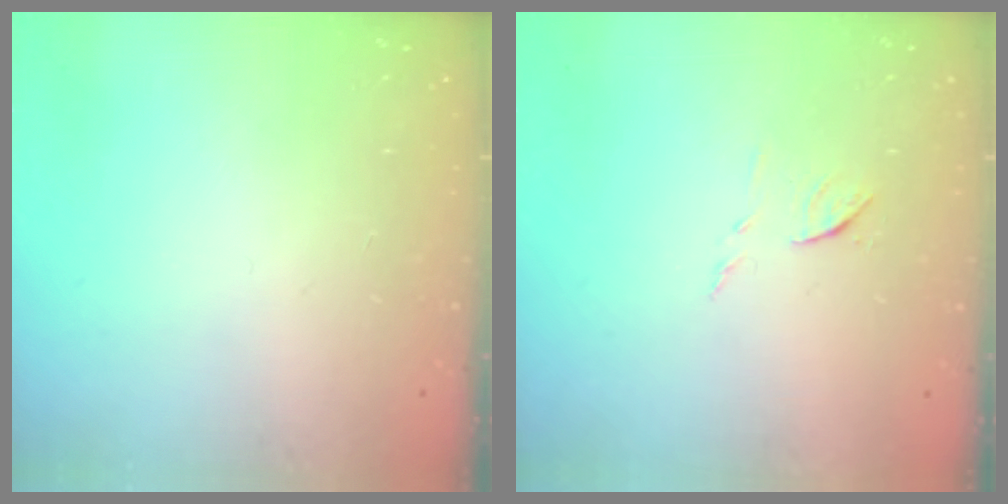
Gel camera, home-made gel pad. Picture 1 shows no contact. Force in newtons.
{"total": 6.7, "press": 6.7, "slide": 0.5}